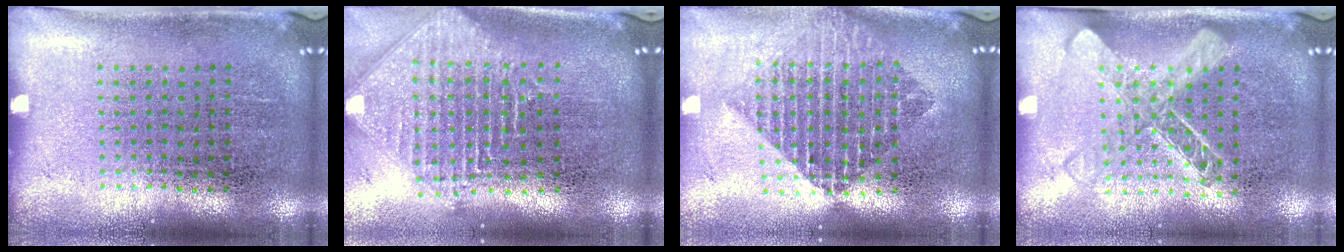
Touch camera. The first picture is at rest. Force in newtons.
{"total": 2.5, "press": 1.9, "slide": 1.6}
{"total": 2.0, "press": 1.6, "slide": 1.3}
{"total": 1.6, "press": 1.5, "slide": 0.6}